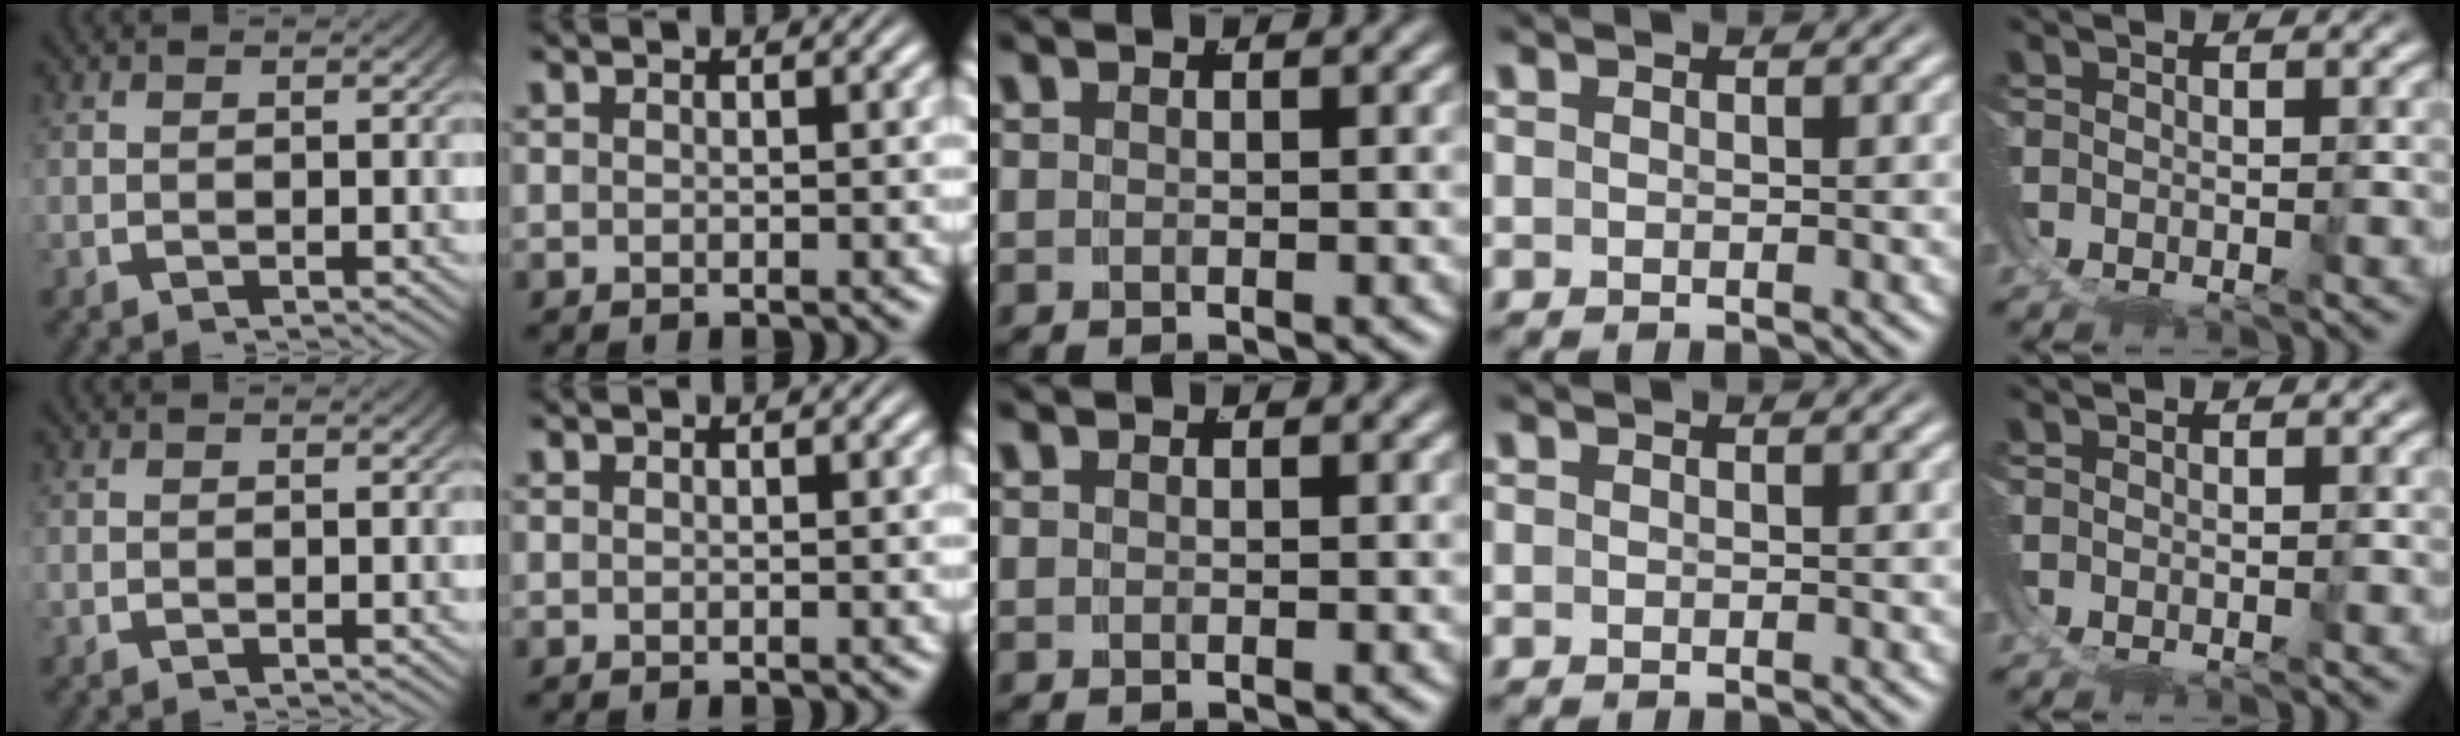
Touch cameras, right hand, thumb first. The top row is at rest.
{"ring": {"total": 1.3, "force": [-0.3, -1.2, -0.4], "torque": [0.014, -0.011, 0.005]}}